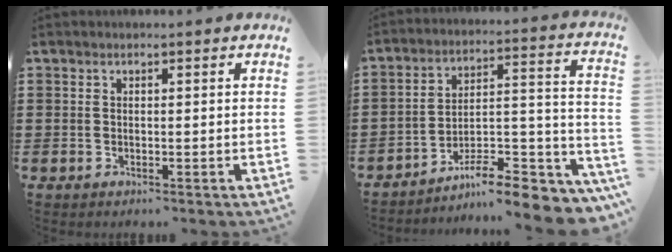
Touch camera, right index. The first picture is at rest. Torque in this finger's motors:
{"motor_torque": [1.10, 1.04, 0.44, 0.09]}